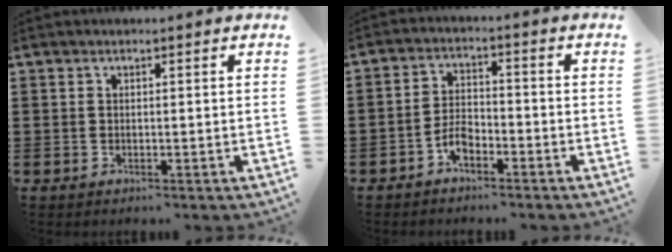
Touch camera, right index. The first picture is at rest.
{"total": 3.8, "force": [-2.3, 1.9, 2.3], "torque": [-0.057, 0.002, -0.049]}